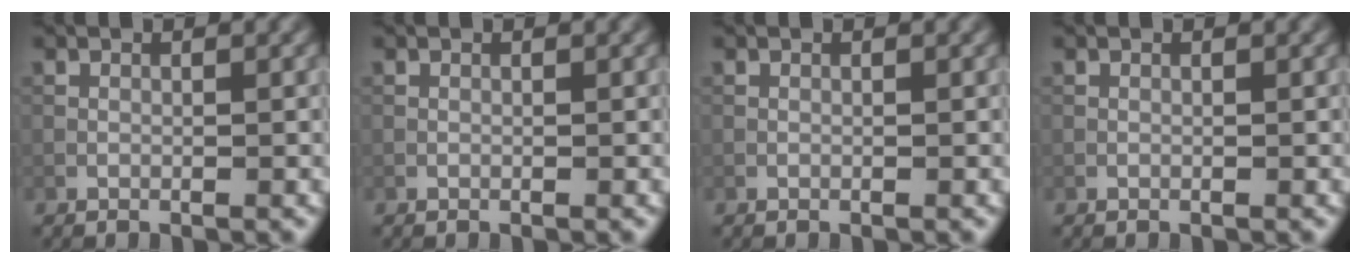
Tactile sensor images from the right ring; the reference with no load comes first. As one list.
[{"total": 0.0}, {"total": 0.0}, {"total": 0.0}]